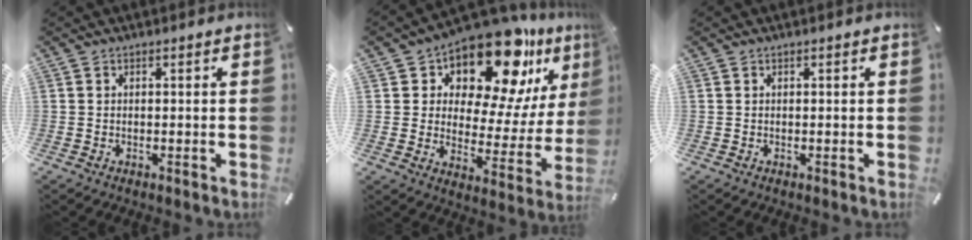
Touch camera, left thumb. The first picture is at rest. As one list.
[{"total": 16.9, "force": [13.4, 6.9, 7.6], "torque": [-0.120, -0.123, 0.228]}, {"total": 0.0}]